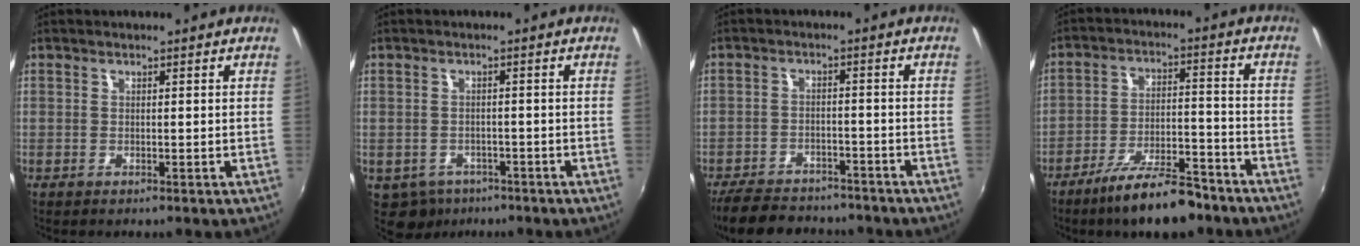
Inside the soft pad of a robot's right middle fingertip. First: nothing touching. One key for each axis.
{"total": 5.7, "fx": -3.5, "fy": 4.2, "fz": 1.8, "tx": -0.049, "ty": -0.014, "tz": -0.045}
{"total": 15.2, "fx": -12.8, "fy": 5.7, "fz": 5.9, "tx": -0.141, "ty": -0.007, "tz": -0.187}
{"total": 12.9, "fx": -10.0, "fy": 3.3, "fz": 7.3, "tx": -0.139, "ty": -0.002, "tz": -0.158}